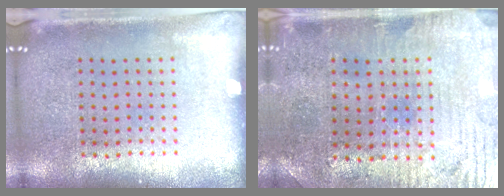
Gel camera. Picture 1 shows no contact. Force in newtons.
{"total": 1.3, "press": 1.2, "slide": 0.6}